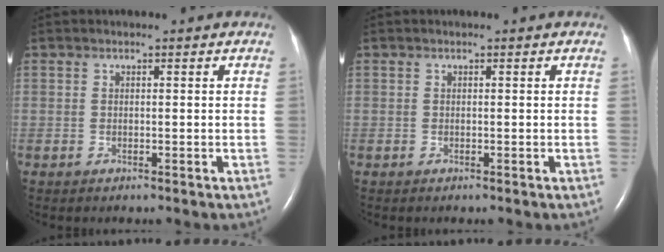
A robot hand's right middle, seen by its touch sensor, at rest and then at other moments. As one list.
[{"total": 0.0}]